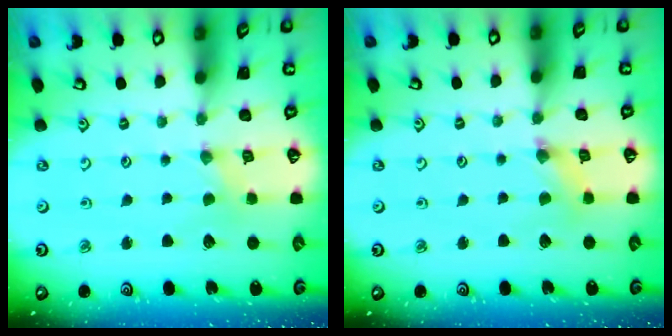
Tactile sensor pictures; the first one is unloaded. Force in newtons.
{"total": 1.9, "press": 1.8, "slide": 0.3}